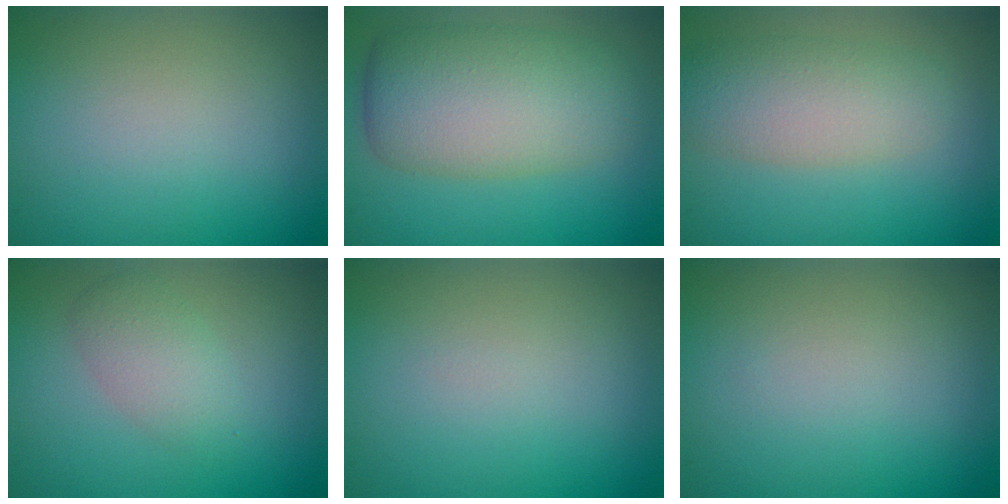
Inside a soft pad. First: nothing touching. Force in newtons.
{"total": 7.5, "press": 7.4, "slide": 0.6}
{"total": 4.3, "press": 4.3, "slide": 0.5}
{"total": 2.4, "press": 2.4, "slide": 0.1}
{"total": 0.0}
{"total": 0.0}